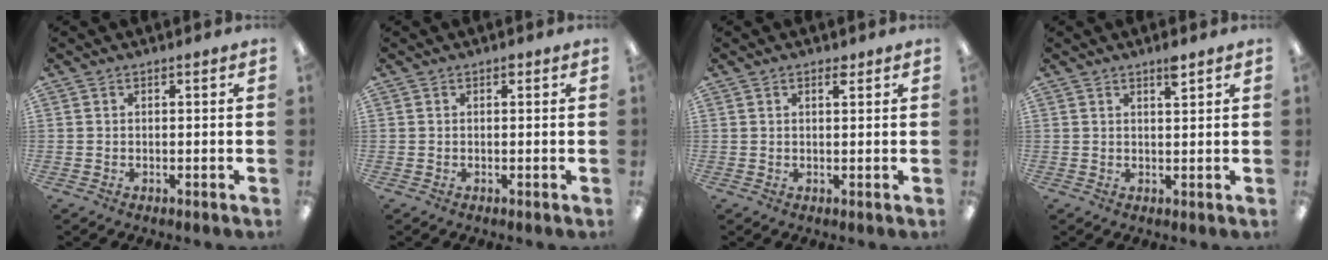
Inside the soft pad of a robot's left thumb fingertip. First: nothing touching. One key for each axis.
{"total": 0.7, "fx": 0.4, "fy": 0.4, "fz": 0.4, "tx": -0.009, "ty": 0.005, "tz": 0.006}
{"total": 2.2, "fx": 1.6, "fy": 0.8, "fz": 1.3, "tx": -0.014, "ty": -0.005, "tz": 0.025}
{"total": 3.2, "fx": 2.3, "fy": 0.6, "fz": 2.0, "tx": -0.030, "ty": -0.004, "tz": 0.037}